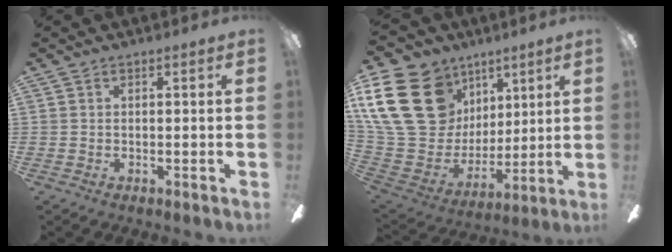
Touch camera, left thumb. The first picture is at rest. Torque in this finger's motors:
{"motor_torque": [0.53, 0.80, 1.62, -1.15, 0.53]}